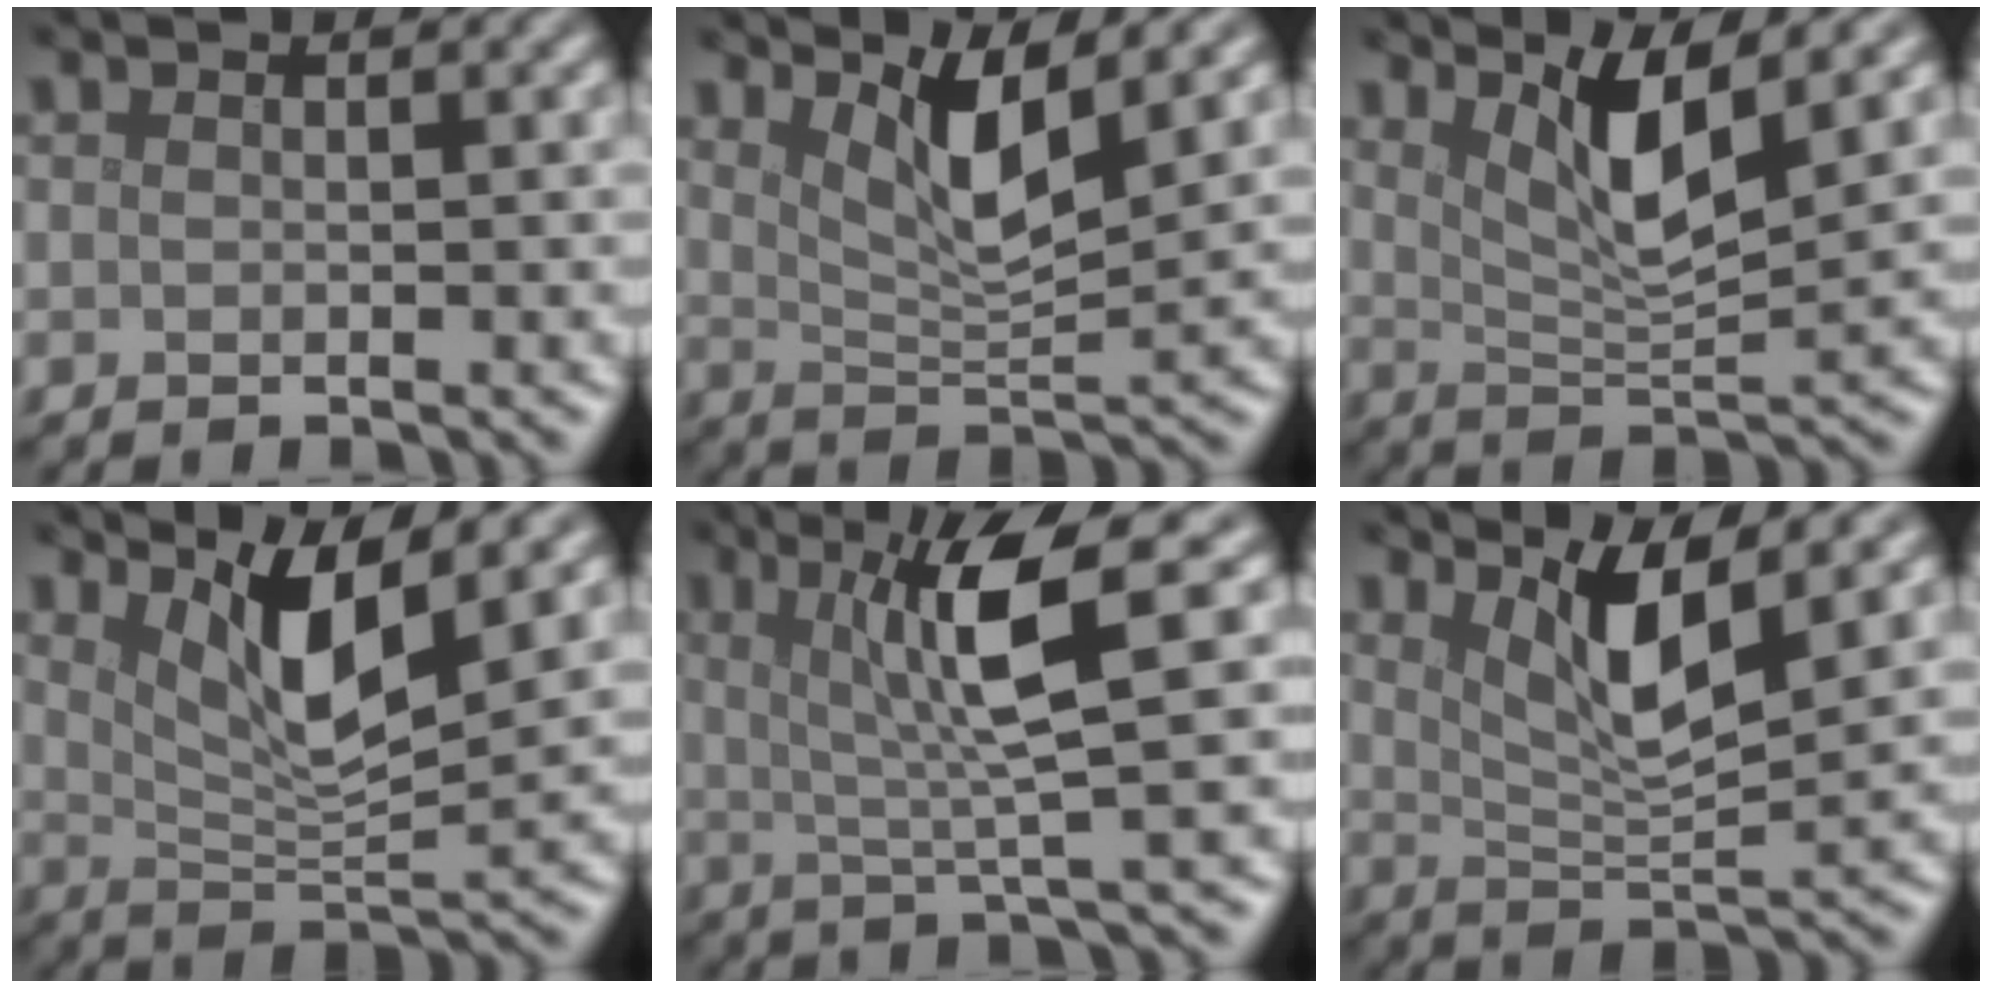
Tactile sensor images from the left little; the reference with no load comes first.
{"total": 4.9, "force": [2.8, 1.0, 3.9], "torque": [-0.072, -0.009, 0.052]}
{"total": 5.3, "force": [2.8, 1.0, 4.3], "torque": [-0.077, -0.009, 0.053]}
{"total": 5.9, "force": [3.2, 1.3, 4.8], "torque": [-0.084, -0.009, 0.060]}
{"total": 7.1, "force": [1.7, 1.1, 6.8], "torque": [-0.117, 0.006, 0.029]}
{"total": 5.2, "force": [2.7, 1.0, 4.3], "torque": [-0.078, -0.009, 0.051]}